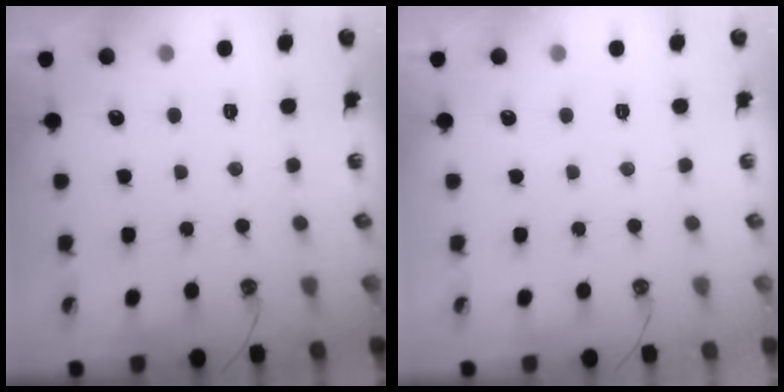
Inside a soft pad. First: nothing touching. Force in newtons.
{"total": 0.0}